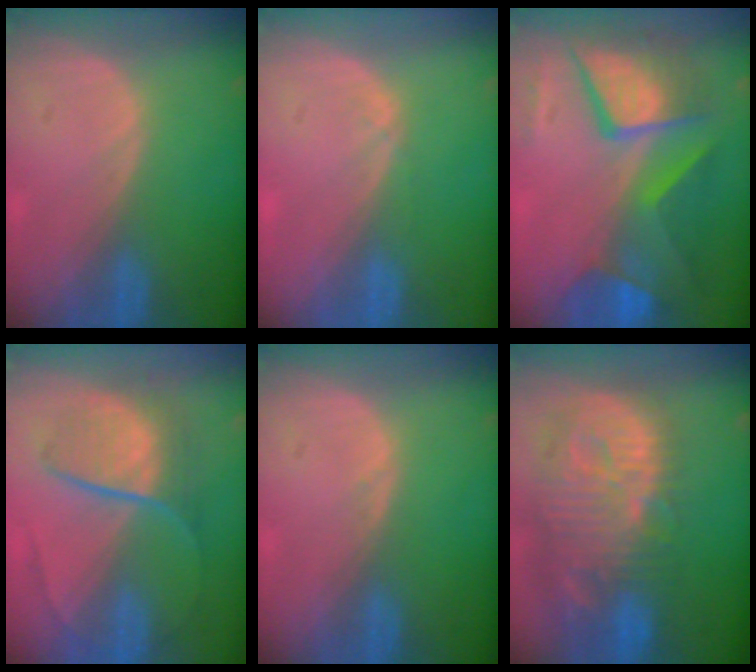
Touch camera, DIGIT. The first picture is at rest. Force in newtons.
{"total": 0.7, "press": 0.6, "slide": 0.2}
{"total": 11.3, "press": 11.3, "slide": 1.2}
{"total": 7.5, "press": 7.2, "slide": 2.1}
{"total": 0.5, "press": 0.5, "slide": 0.0}
{"total": 14.0, "press": 12.2, "slide": 6.8}